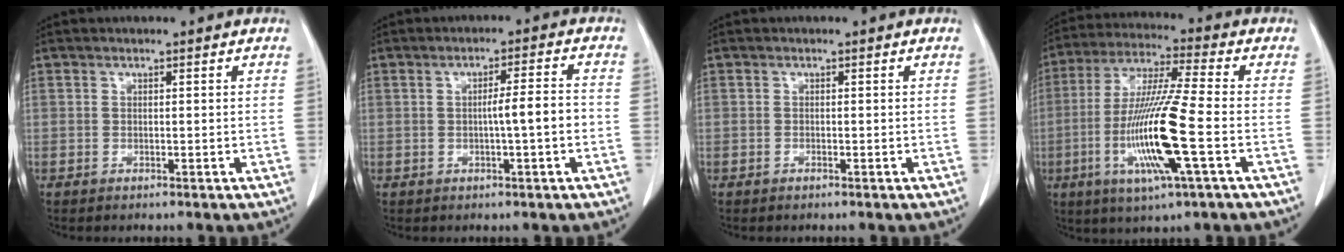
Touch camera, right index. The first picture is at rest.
{"total": 4.6, "force": [-0.7, -0.1, 4.5], "torque": [-0.067, 0.008, -0.013]}
{"total": 0.0}
{"total": 15.2, "force": [-4.0, 0.1, 14.7], "torque": [-0.302, -0.016, -0.080]}